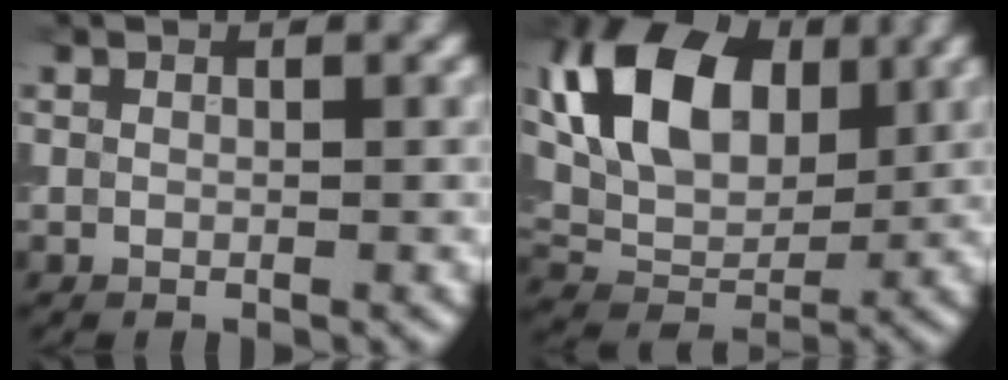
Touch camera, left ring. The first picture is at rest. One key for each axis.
{"total": 10.7, "fx": 3.3, "fy": 6.8, "fz": 7.5, "tx": -0.146, "ty": 0.005, "tz": 0.051}